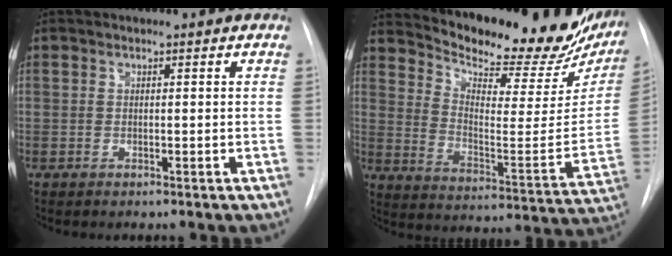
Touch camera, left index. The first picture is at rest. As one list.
[{"total": 26.2, "force": [23.0, 6.7, 10.5], "torque": [-0.163, -0.074, 0.299]}]